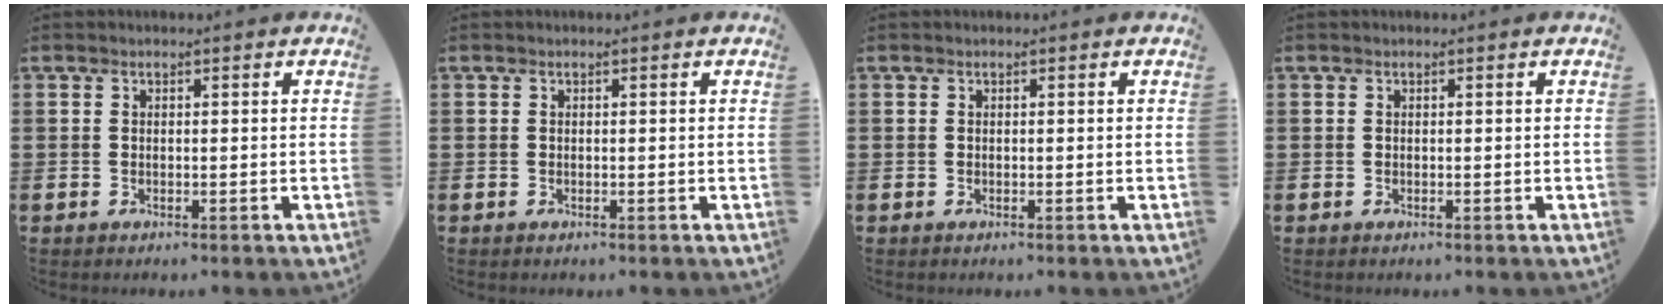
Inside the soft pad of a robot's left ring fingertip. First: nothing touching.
{"total": 0.0}
{"total": 0.0}
{"total": 0.0}